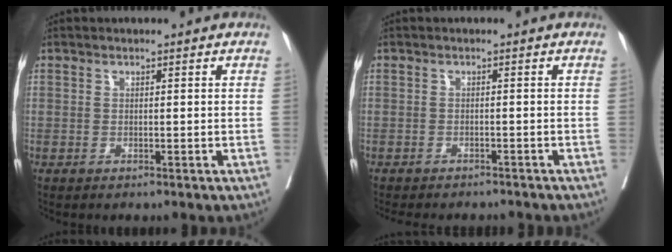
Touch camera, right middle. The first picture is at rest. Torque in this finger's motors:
{"motor_torque": [0.57, -0.60, 0.08, 0.03]}